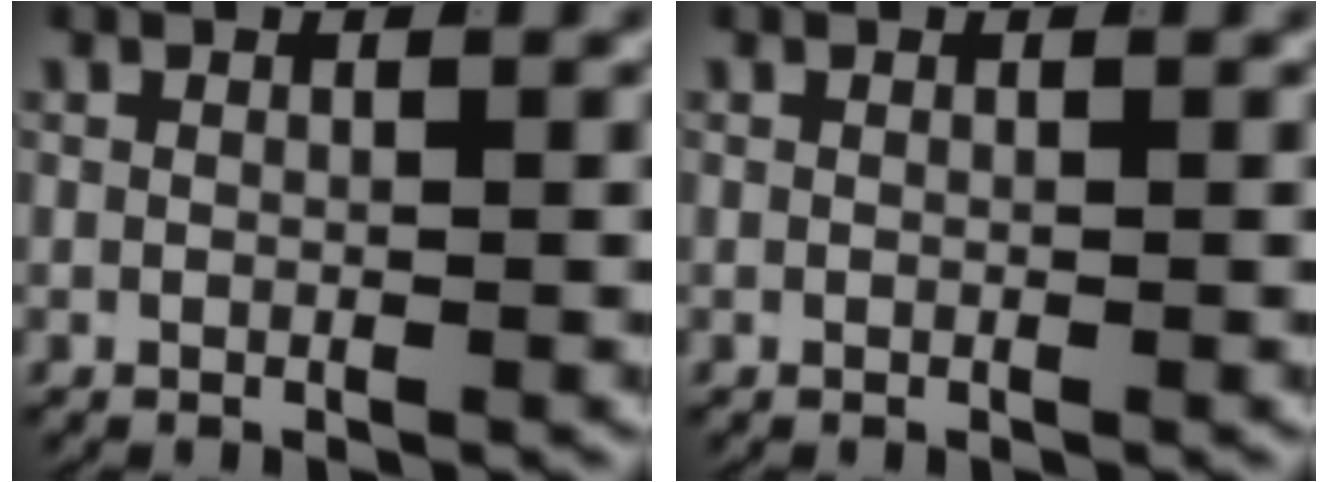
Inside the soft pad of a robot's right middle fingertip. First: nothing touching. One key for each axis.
{"total": 0.0}